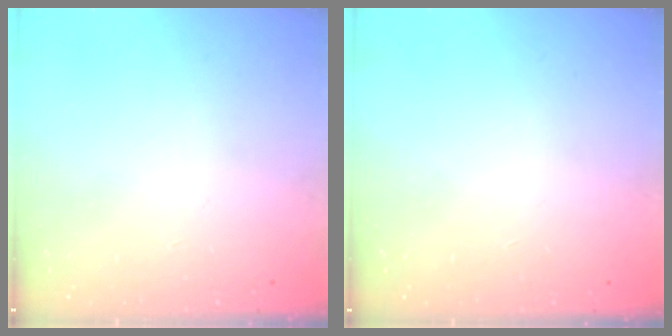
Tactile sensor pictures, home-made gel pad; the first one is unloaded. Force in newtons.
{"total": 1.6, "press": 1.6, "slide": 0.1}